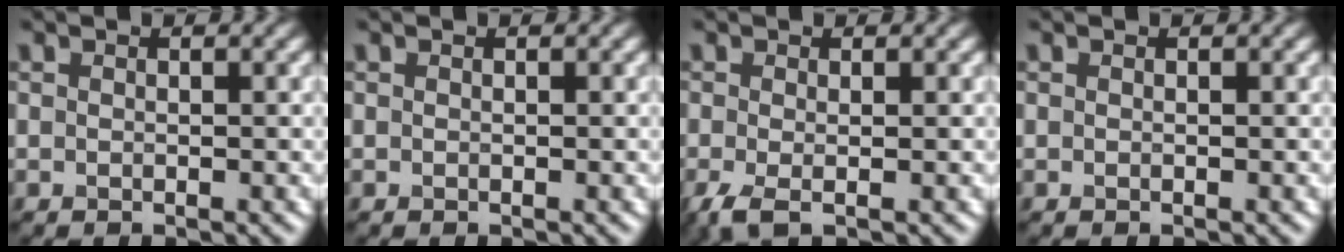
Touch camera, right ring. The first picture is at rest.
{"total": 0.0}
{"total": 2.3, "force": [-1.0, 0.7, 1.9], "torque": [-0.050, -0.008, -0.026]}
{"total": 0.0}